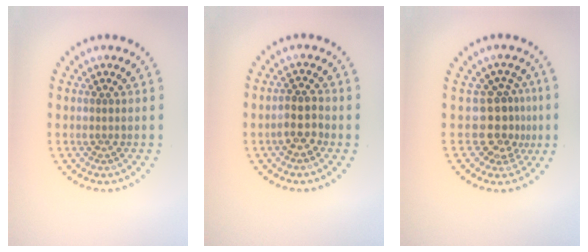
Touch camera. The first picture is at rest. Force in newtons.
{"total": 2.2, "press": 2.0, "slide": 1.0}
{"total": 3.4, "press": 2.6, "slide": 2.1}